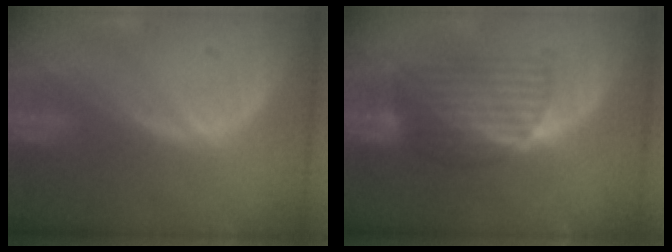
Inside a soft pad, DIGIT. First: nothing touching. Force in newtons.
{"total": 6.7, "press": 6.4, "slide": 1.8}